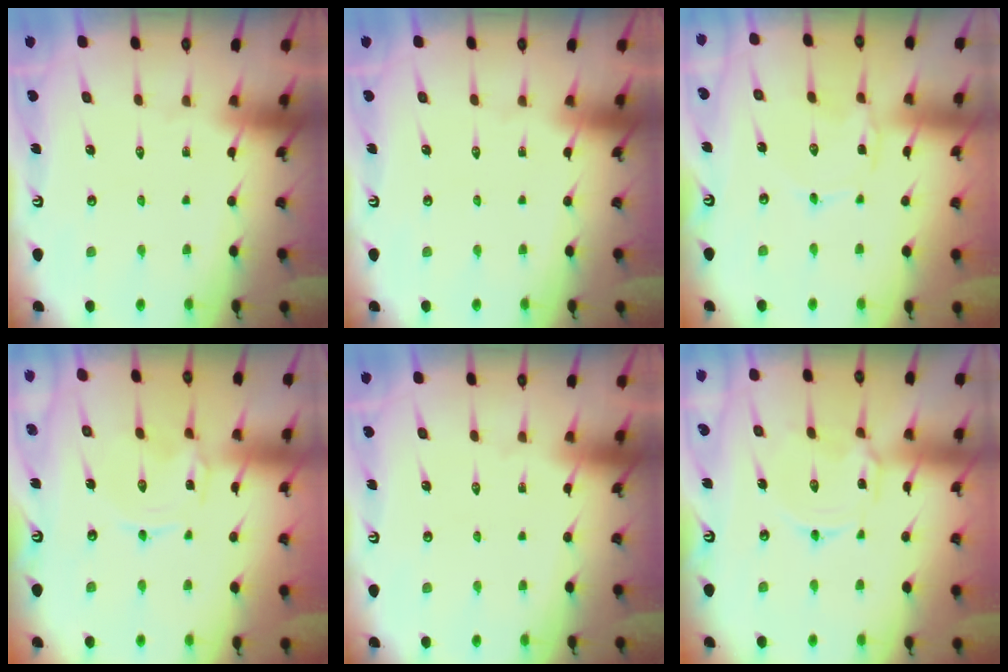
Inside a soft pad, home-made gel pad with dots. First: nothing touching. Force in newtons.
{"total": 0.0}
{"total": 1.8, "press": 1.8, "slide": 0.3}
{"total": 1.1, "press": 1.1, "slide": 0.2}
{"total": 0.0}
{"total": 2.6, "press": 2.6, "slide": 0.3}